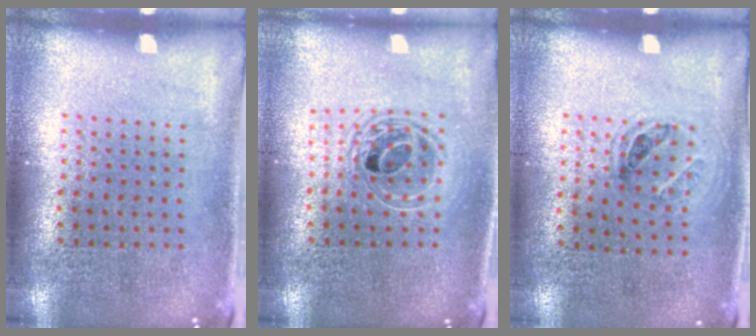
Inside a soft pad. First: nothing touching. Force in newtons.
{"total": 1.7, "press": 1.4, "slide": 1.0}
{"total": 1.0, "press": 0.7, "slide": 0.6}